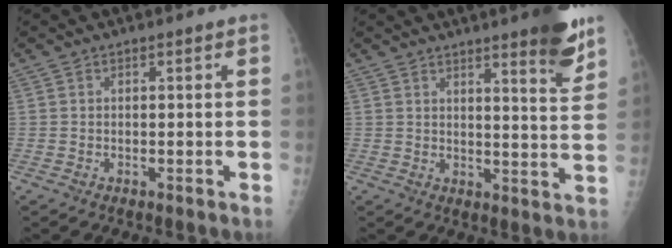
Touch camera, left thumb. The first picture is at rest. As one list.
[{"total": 9.2, "force": [6.3, 1.1, 6.6], "torque": [-0.070, -0.041, 0.082]}]